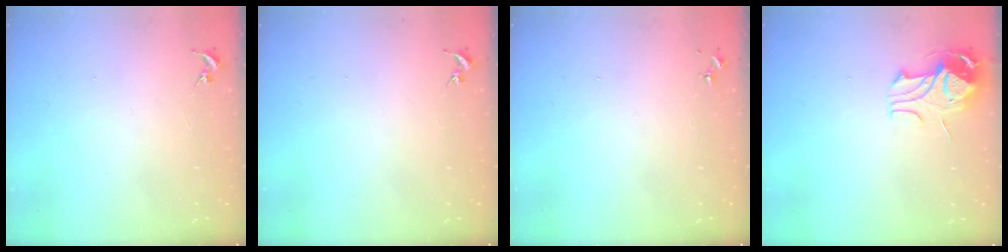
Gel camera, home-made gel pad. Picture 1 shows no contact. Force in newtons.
{"total": 0.0}
{"total": 0.0}
{"total": 9.9, "press": 9.8, "slide": 1.4}